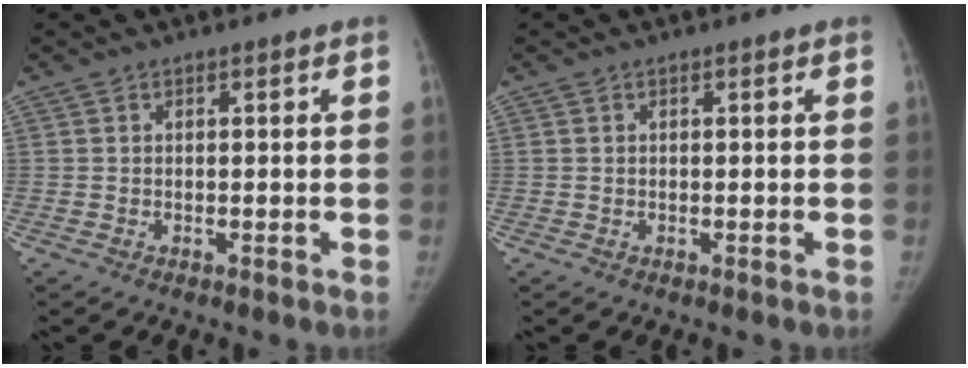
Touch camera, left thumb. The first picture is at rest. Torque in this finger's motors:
{"motor_torque": [-0.07, -0.21, 0.16, -0.04, -0.01]}